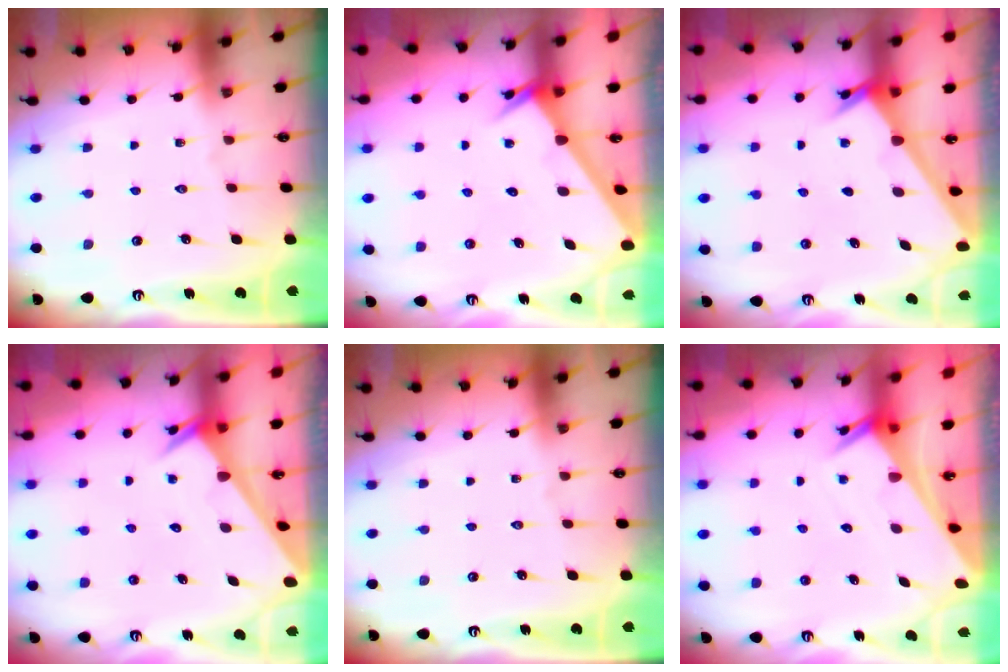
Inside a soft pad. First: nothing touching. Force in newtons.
{"total": 2.6, "press": 2.6, "slide": 0.1}
{"total": 2.3, "press": 2.3, "slide": 0.2}
{"total": 2.5, "press": 2.5, "slide": 0.1}
{"total": 0.0}
{"total": 3.0, "press": 2.9, "slide": 0.3}